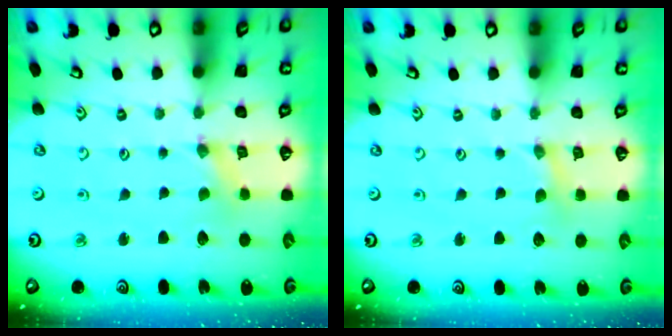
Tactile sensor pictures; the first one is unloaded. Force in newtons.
{"total": 0.6, "press": 0.6, "slide": 0.1}